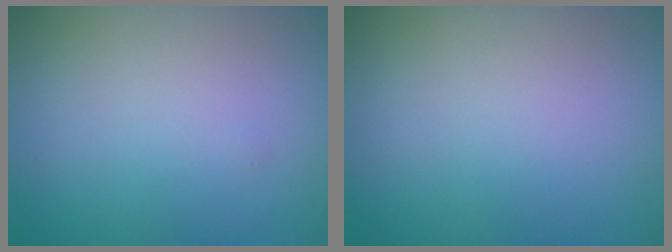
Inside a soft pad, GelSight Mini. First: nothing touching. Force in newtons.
{"total": 0.0}